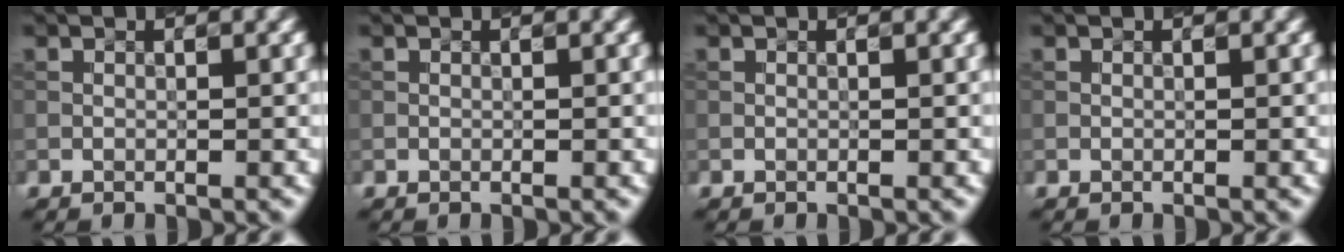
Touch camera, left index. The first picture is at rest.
{"total": 0.0}
{"total": 0.0}
{"total": 0.0}